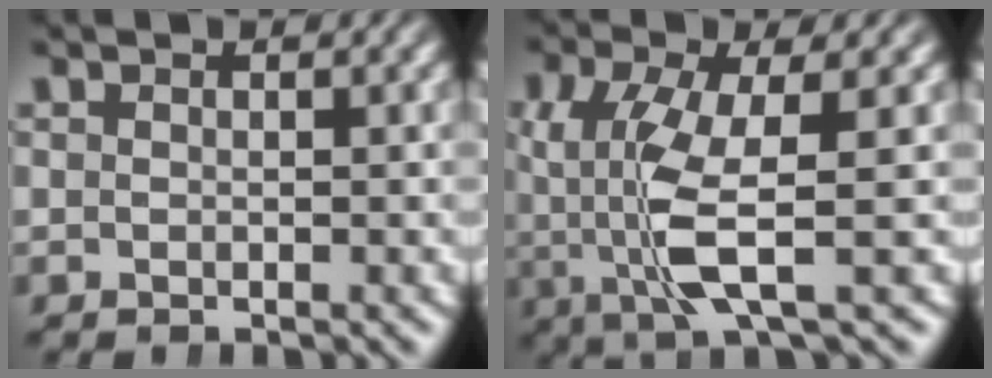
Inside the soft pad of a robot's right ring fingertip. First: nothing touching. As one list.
[{"total": 5.5, "force": [-0.1, 1.6, 5.2], "torque": [-0.126, -0.021, 0.008]}]